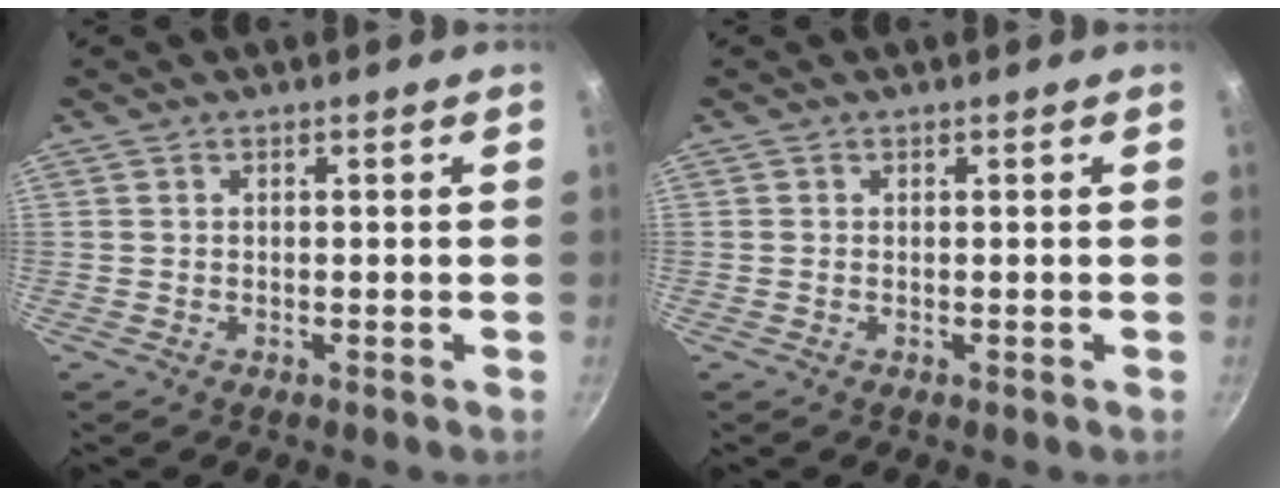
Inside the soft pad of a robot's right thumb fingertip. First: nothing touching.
{"total": 0.0}